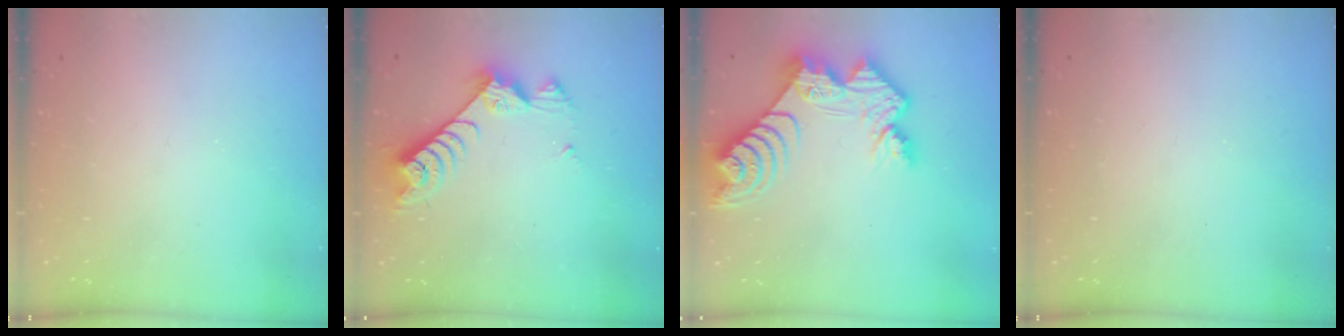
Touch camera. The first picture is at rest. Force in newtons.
{"total": 7.7, "press": 7.6, "slide": 1.2}
{"total": 13.9, "press": 13.9, "slide": 1.0}
{"total": 0.0}